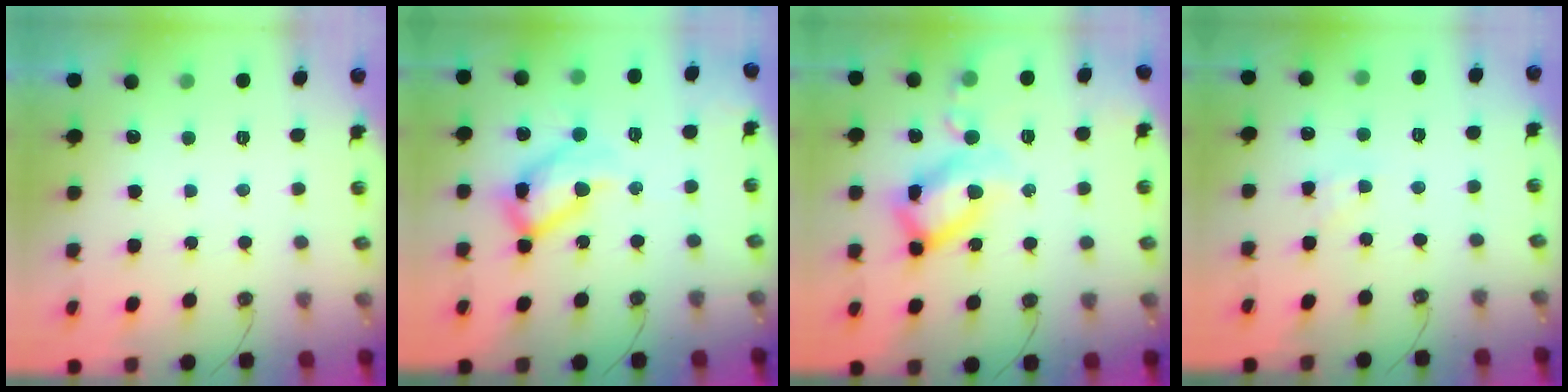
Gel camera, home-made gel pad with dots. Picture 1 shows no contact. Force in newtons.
{"total": 18.0, "press": 17.9, "slide": 1.3}
{"total": 19.3, "press": 19.2, "slide": 1.8}
{"total": 1.6, "press": 1.6, "slide": 0.3}